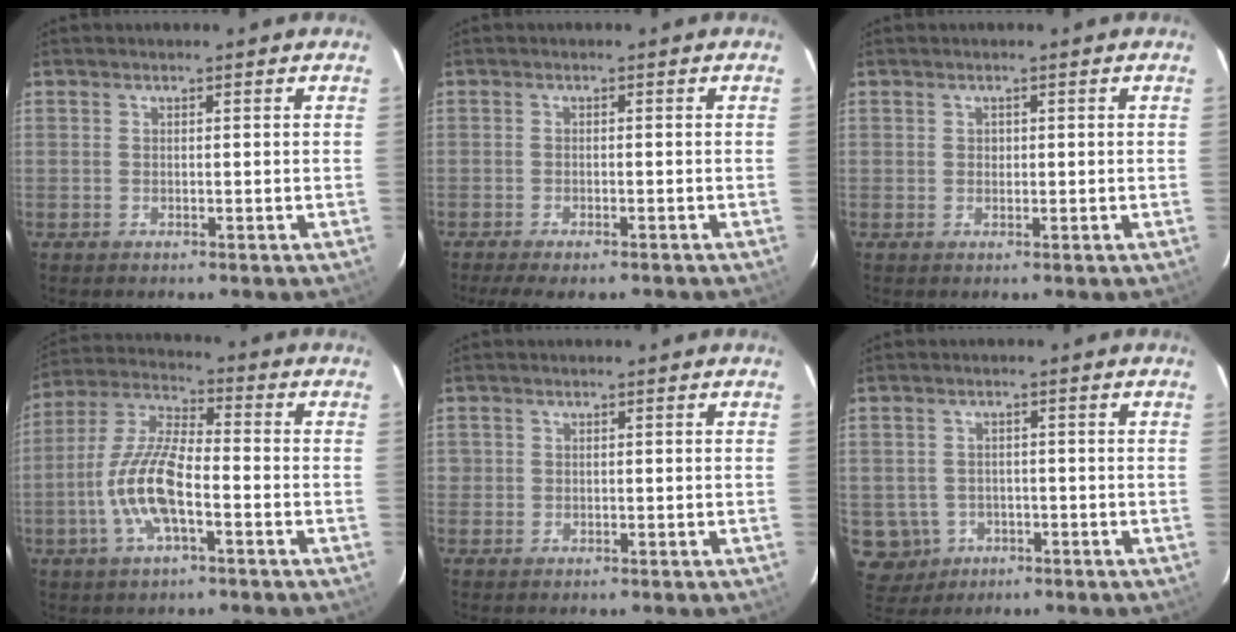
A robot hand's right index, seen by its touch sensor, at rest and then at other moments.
{"total": 6.8, "force": [-5.5, 1.6, 3.6], "torque": [-0.086, -0.024, -0.088]}
{"total": 0.8, "force": [0.0, 0.8, 0.0], "torque": [0.004, 0.002, 0.000]}
{"total": 12.4, "force": [-4.1, 4.0, 11.0], "torque": [-0.236, 0.000, -0.081]}
{"total": 0.9, "force": [-0.1, 0.9, -0.1], "torque": [0.001, 0.000, -0.003]}
{"total": 5.8, "force": [-1.7, 5.5, 0.9], "torque": [-0.032, 0.010, -0.015]}